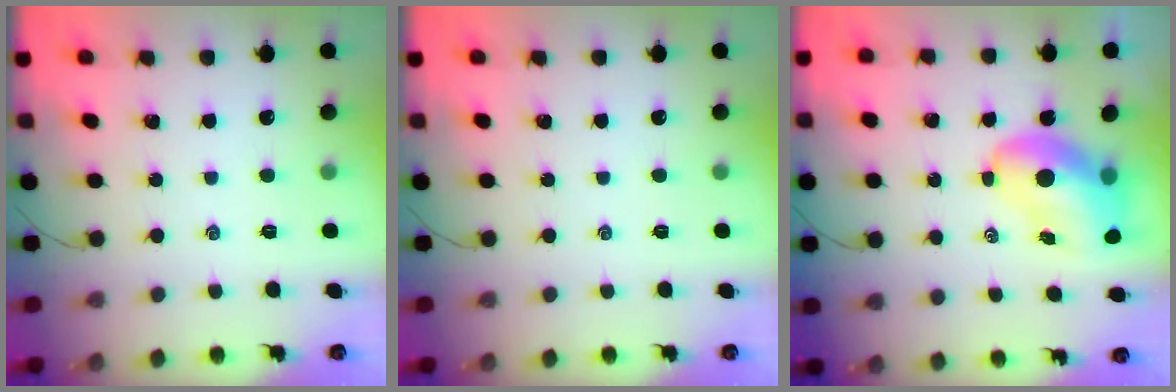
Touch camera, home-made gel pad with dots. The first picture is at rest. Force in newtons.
{"total": 0.0}
{"total": 9.7, "press": 9.5, "slide": 2.2}